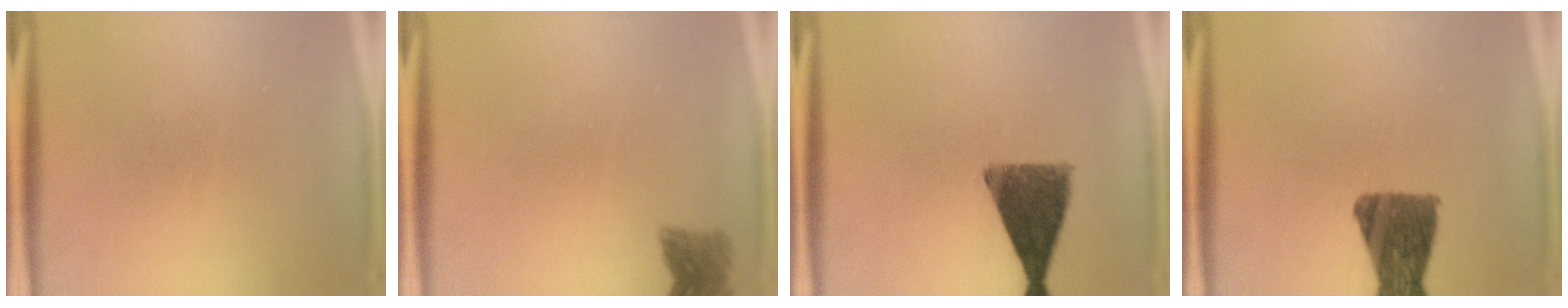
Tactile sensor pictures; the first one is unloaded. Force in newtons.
{"total": 2.8}
{"total": 10.5}
{"total": 10.8}